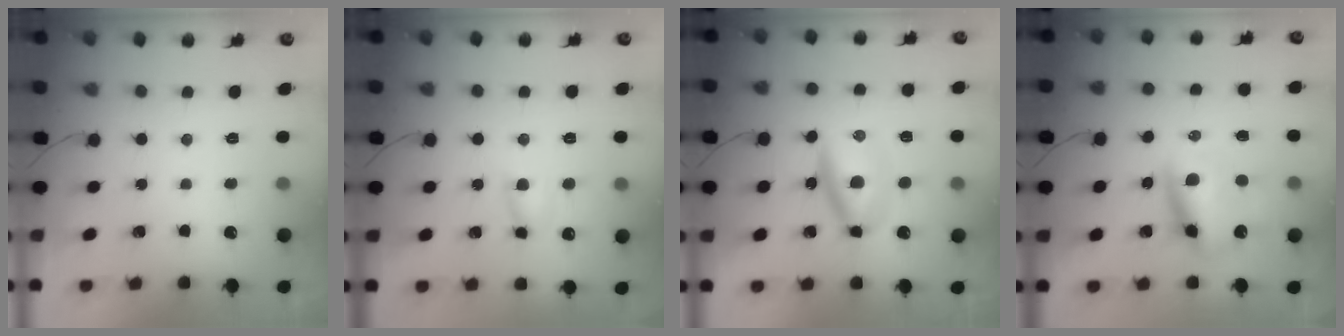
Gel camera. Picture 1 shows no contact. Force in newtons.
{"total": 5.3, "press": 5.2, "slide": 0.5}
{"total": 6.2, "press": 6.1, "slide": 1.2}
{"total": 8.7, "press": 8.5, "slide": 2.1}